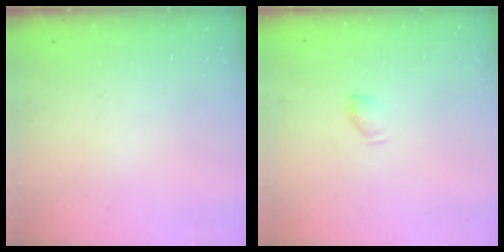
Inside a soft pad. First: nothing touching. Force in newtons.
{"total": 3.9, "press": 3.9, "slide": 0.6}